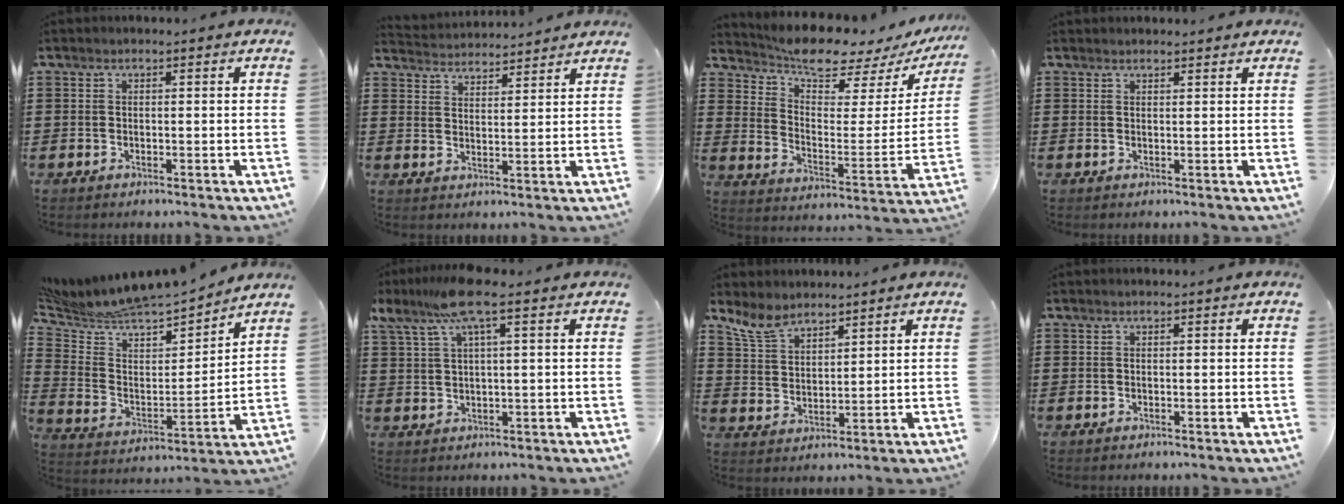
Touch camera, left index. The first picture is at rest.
{"total": 3.0, "force": [2.9, -0.2, -0.4], "torque": [-0.001, -0.012, 0.056]}
{"total": 7.9, "force": [7.3, 1.8, 2.5], "torque": [-0.070, -0.060, 0.124]}
{"total": 1.0, "force": [1.0, 0.1, 0.1], "torque": [-0.004, -0.001, 0.020]}
{"total": 6.6, "force": [6.4, 1.6, 0.8], "torque": [-0.059, -0.059, 0.105]}
{"total": 8.3, "force": [4.4, 1.1, 7.0], "torque": [-0.152, 0.000, 0.075]}
{"total": 6.0, "force": [5.1, 2.4, 2.2], "torque": [-0.062, -0.012, 0.097]}
{"total": 0.0}